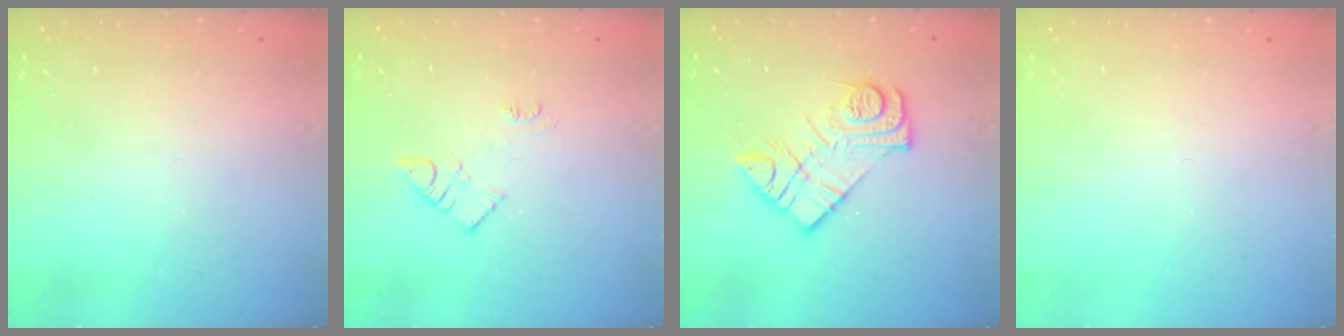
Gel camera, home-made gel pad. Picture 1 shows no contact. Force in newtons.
{"total": 5.6, "press": 5.5, "slide": 0.6}
{"total": 13.2, "press": 13.2, "slide": 0.9}
{"total": 0.0}